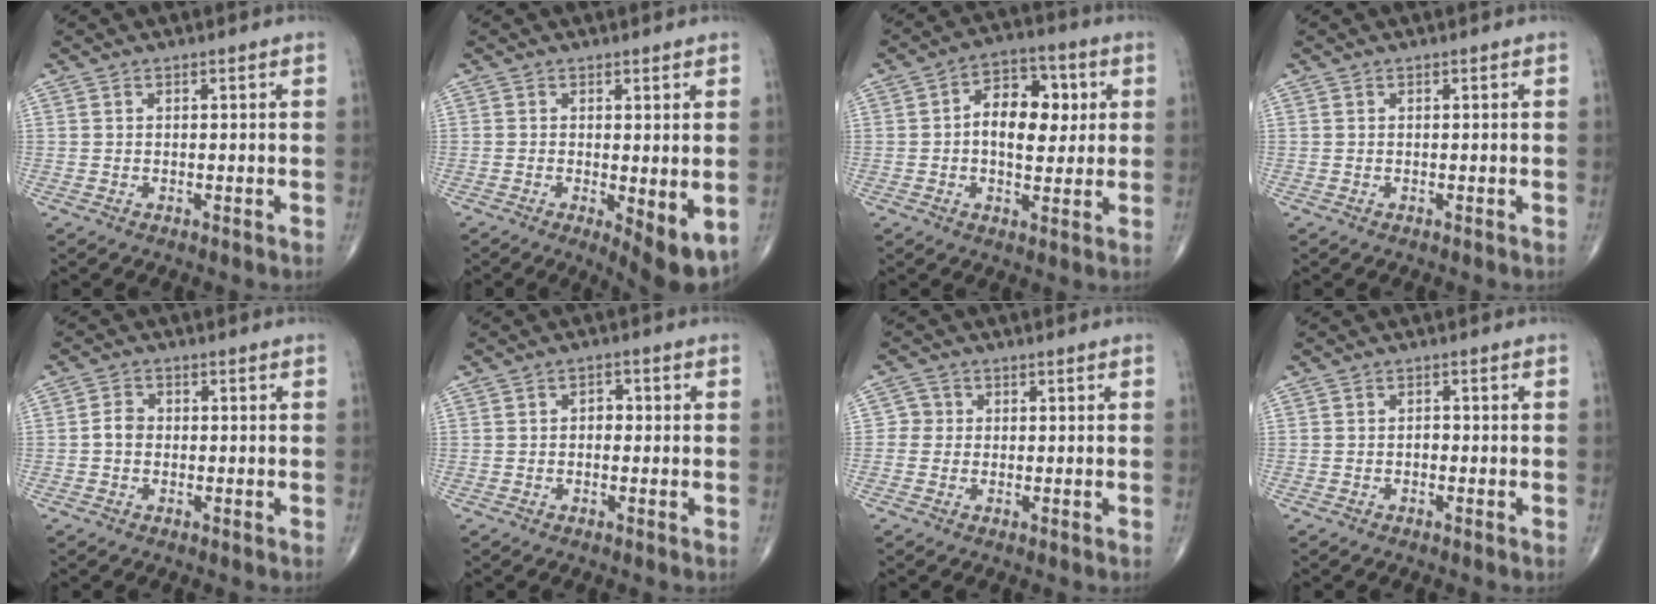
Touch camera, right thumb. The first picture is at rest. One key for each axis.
{"total": 6.7, "fx": -1.2, "fy": 2.2, "fz": 6.2, "tx": -0.087, "ty": -0.020, "tz": -0.015}
{"total": 11.2, "fx": 1.4, "fy": 7.0, "fz": 8.6, "tx": -0.101, "ty": 0.013, "tz": 0.017}
{"total": 0.0}
{"total": 2.7, "fx": -0.4, "fy": 2.1, "fz": 1.5, "tx": -0.021, "ty": 0.011, "tz": -0.015}
{"total": 2.4, "fx": 0.0, "fy": 1.7, "fz": 1.7, "tx": -0.014, "ty": 0.009, "tz": -0.004}
{"total": 2.4, "fx": -0.1, "fy": 2.3, "fz": 0.4, "tx": 0.012, "ty": 0.008, "tz": -0.009}
{"total": 1.1, "fx": -0.4, "fy": 0.7, "fz": 0.6, "tx": -0.005, "ty": 0.003, "tz": -0.011}